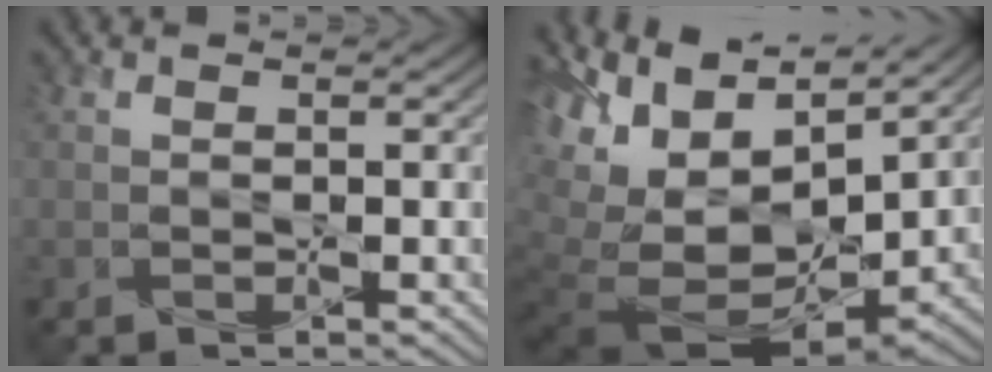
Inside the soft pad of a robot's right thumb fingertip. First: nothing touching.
{"total": 17.0, "force": [3.6, 11.4, 12.1], "torque": [-0.253, -0.012, 0.114]}